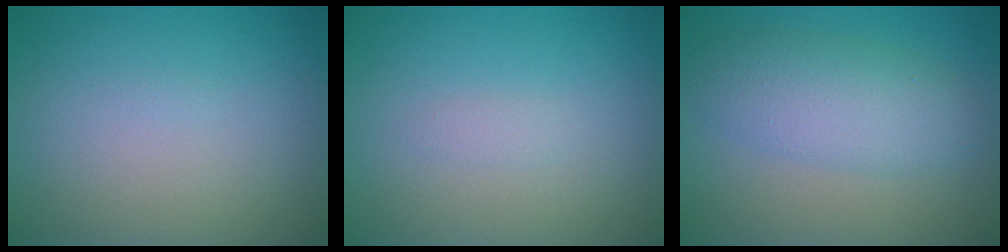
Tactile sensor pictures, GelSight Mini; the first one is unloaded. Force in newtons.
{"total": 0.7, "press": 0.7, "slide": 0.0}
{"total": 5.1, "press": 5.1, "slide": 0.0}